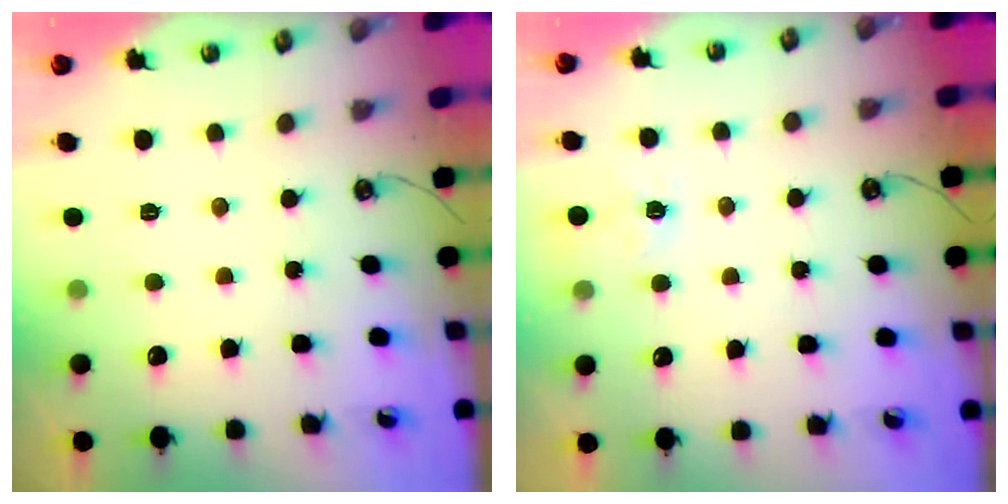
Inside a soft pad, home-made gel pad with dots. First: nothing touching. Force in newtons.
{"total": 3.0, "press": 3.0, "slide": 0.4}